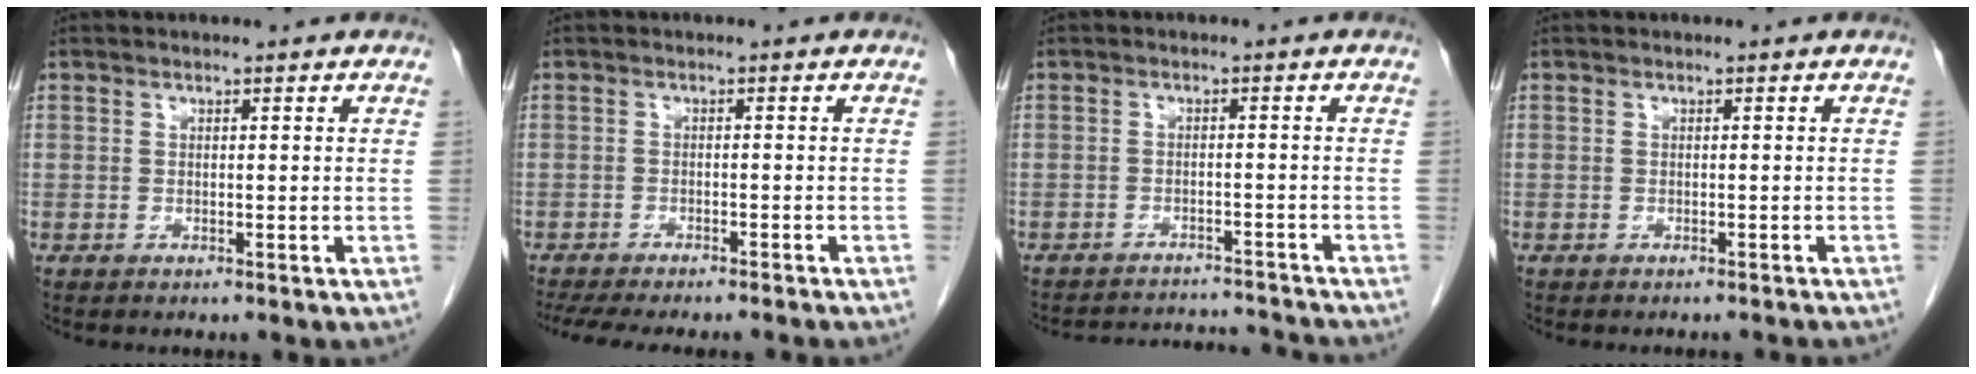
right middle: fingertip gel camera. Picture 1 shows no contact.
{"total": 13.0, "force": [-11.4, 1.6, 6.1], "torque": [-0.094, -0.021, -0.154]}
{"total": 9.0, "force": [-9.0, 0.4, 0.7], "torque": [-0.011, 0.011, -0.121]}
{"total": 3.6, "force": [-3.5, 0.4, 0.9], "torque": [-0.017, -0.013, -0.040]}